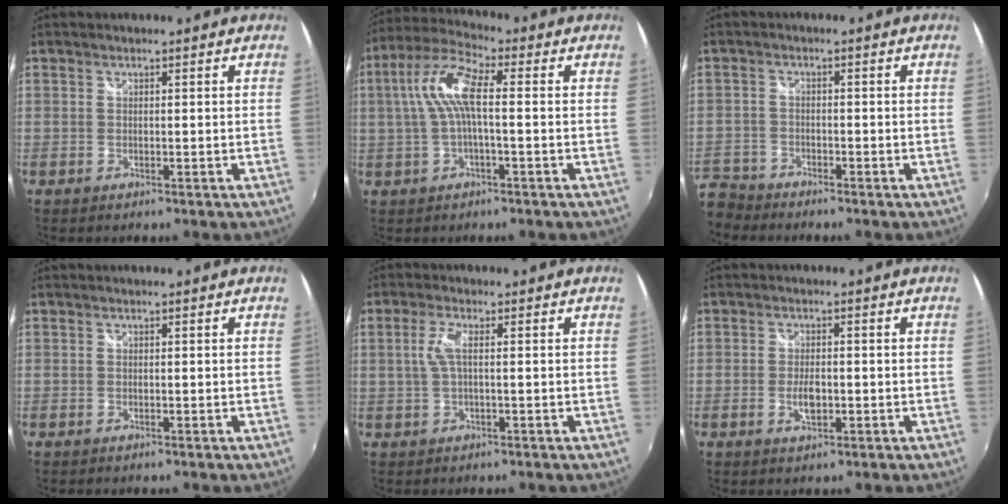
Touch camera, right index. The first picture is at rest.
{"total": 9.3, "force": [0.6, 2.6, 8.9], "torque": [-0.187, 0.018, 0.011]}
{"total": 7.4, "force": [-6.2, 3.9, 0.9], "torque": [-0.056, -0.004, -0.129]}
{"total": 0.0}
{"total": 3.4, "force": [0.2, 0.6, 3.3], "torque": [-0.070, 0.002, 0.007]}
{"total": 3.4, "force": [-0.8, 1.6, 2.9], "torque": [-0.055, -0.004, -0.014]}